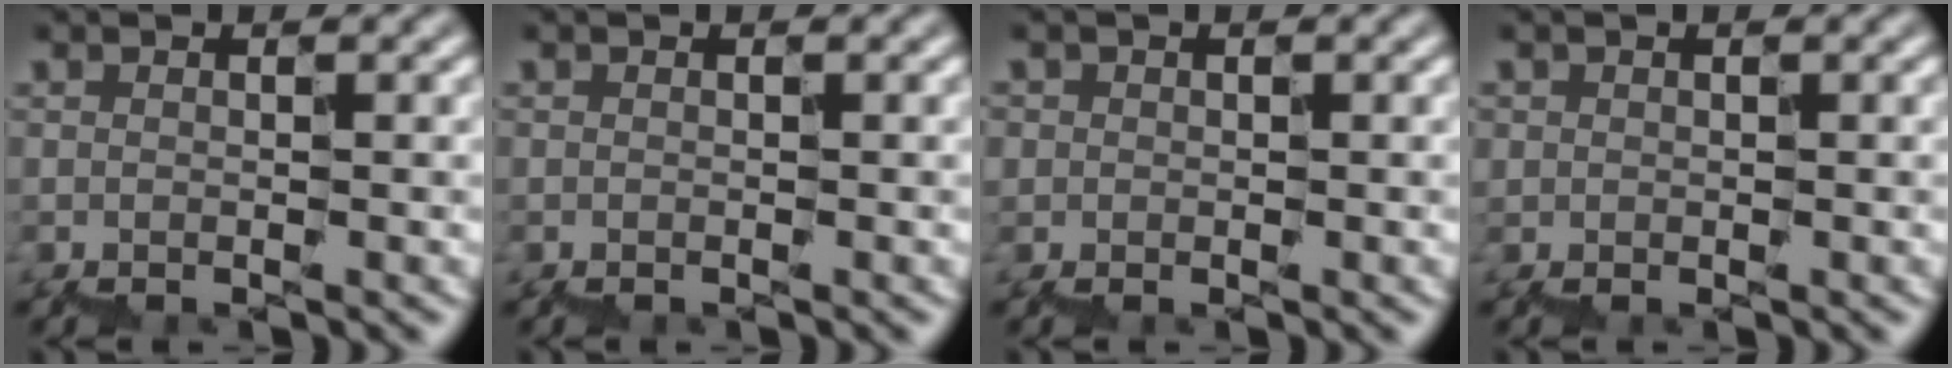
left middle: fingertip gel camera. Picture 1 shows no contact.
{"total": 0.0}
{"total": 0.9, "force": [-0.5, 0.8, -0.1], "torque": [0.002, 0.001, -0.005]}
{"total": 0.6, "force": [-0.3, 0.5, -0.2], "torque": [0.001, -0.003, 0.000]}